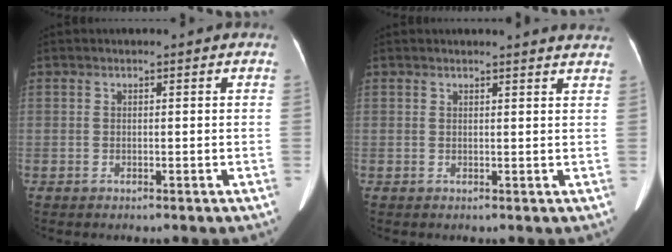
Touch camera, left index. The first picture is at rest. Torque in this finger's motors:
{"motor_torque": [-0.31, -0.18, -0.07, 0.00]}